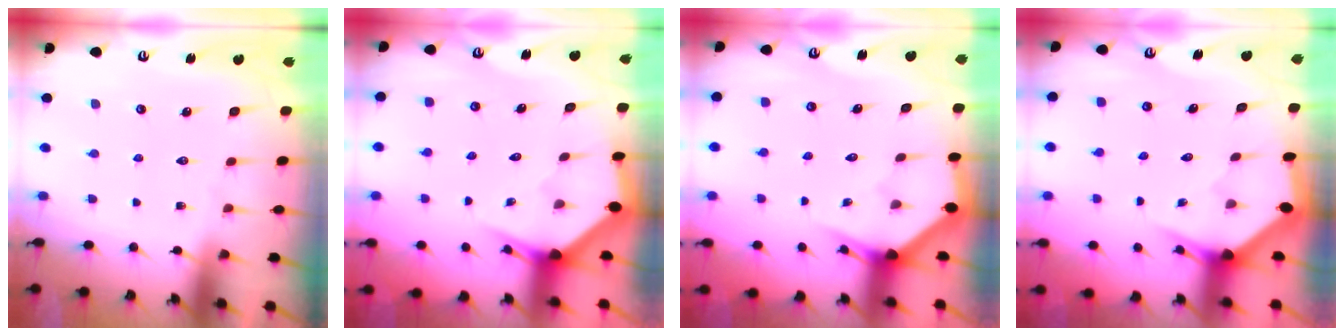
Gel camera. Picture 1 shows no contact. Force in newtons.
{"total": 2.9, "press": 2.9, "slide": 0.2}
{"total": 3.0, "press": 3.0, "slide": 0.1}
{"total": 3.0, "press": 3.0, "slide": 0.1}